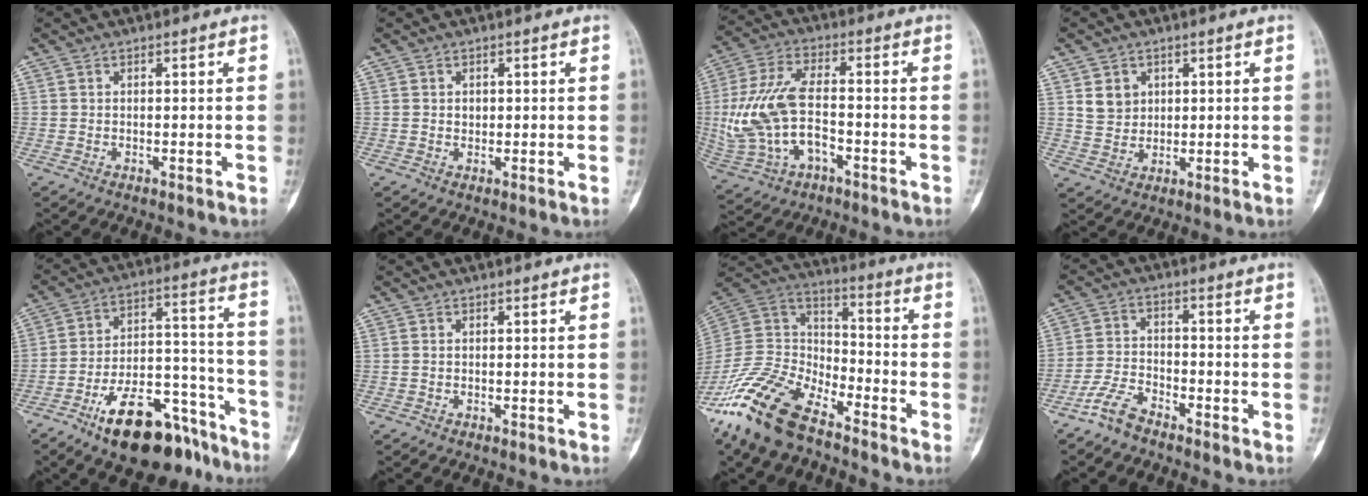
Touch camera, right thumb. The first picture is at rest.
{"total": 1.1, "force": [0.2, 0.9, 0.5], "torque": [-0.005, 0.001, 0.005]}
{"total": 15.4, "force": [-2.5, 8.6, 12.6], "torque": [-0.276, 0.024, -0.040]}
{"total": 4.6, "force": [1.8, 3.8, 1.6], "torque": [-0.009, -0.012, 0.037]}
{"total": 19.7, "force": [-13.3, 8.6, 11.7], "torque": [-0.161, 0.101, -0.210]}
{"total": 0.0}
{"total": 19.2, "force": [-13.8, 8.3, 10.5], "torque": [-0.206, 0.064, -0.266]}
{"total": 5.5, "force": [-4.5, 2.1, 2.3], "torque": [-0.052, 0.019, -0.094]}